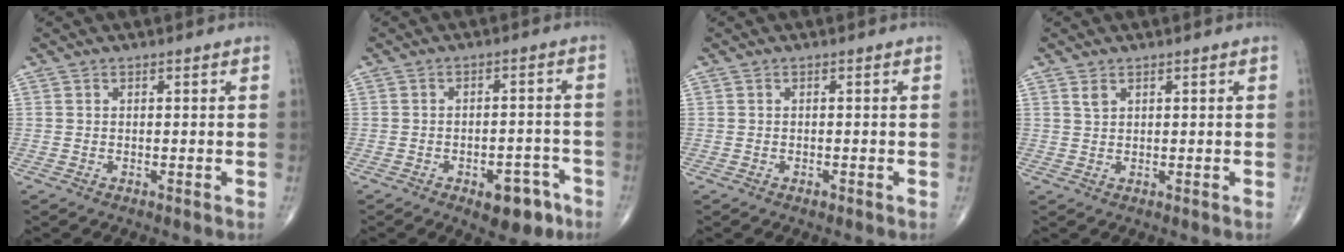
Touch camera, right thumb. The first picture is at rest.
{"total": 7.6, "force": [-4.2, 4.0, 5.0], "torque": [-0.041, 0.031, -0.051]}
{"total": 0.6, "force": [-0.4, 0.3, 0.3], "torque": [-0.005, 0.000, -0.008]}
{"total": 1.3, "force": [0.9, 0.6, 0.7], "torque": [-0.009, -0.001, 0.019]}